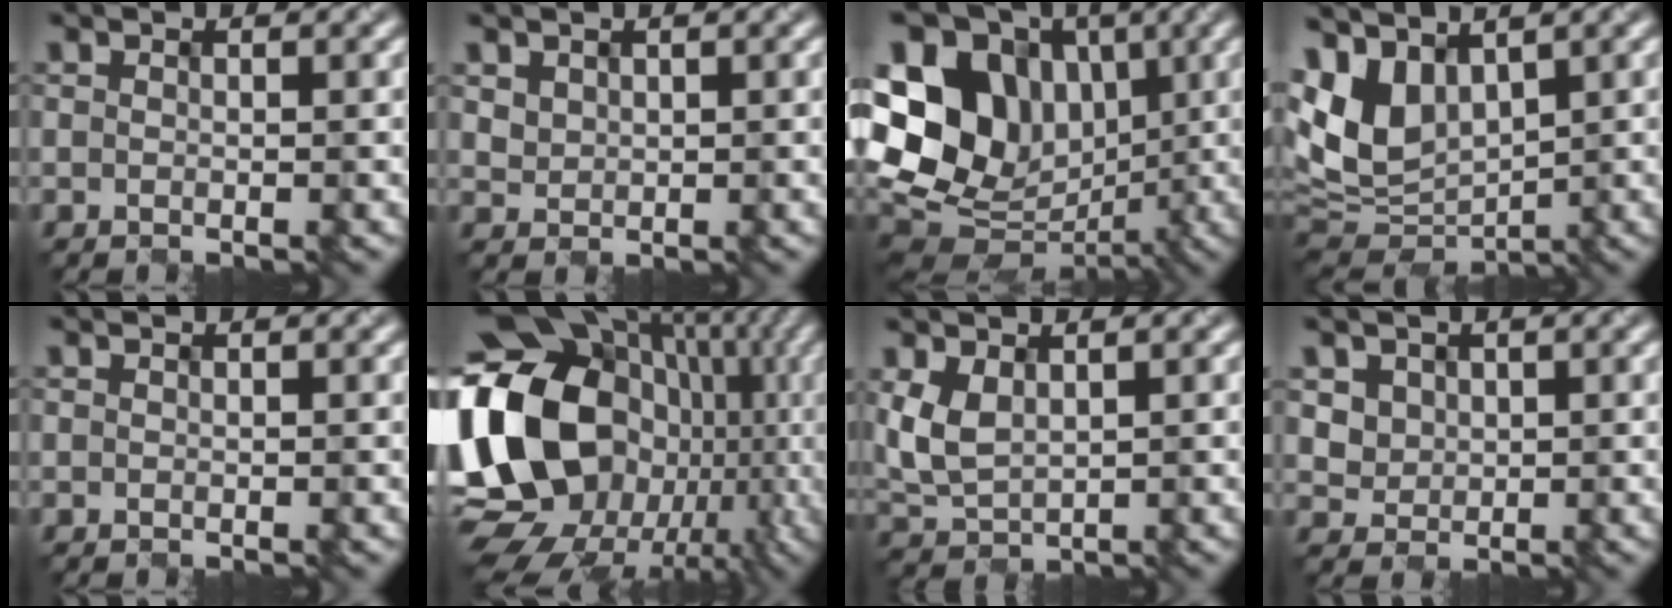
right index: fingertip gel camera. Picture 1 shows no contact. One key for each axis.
{"total": 1.2, "fx": 0.8, "fy": 0.9, "fz": 0.1, "tx": -0.007, "ty": -0.002, "tz": 0.019}
{"total": 15.5, "fx": 1.7, "fy": 12.3, "fz": 9.3, "tx": -0.182, "ty": 0.030, "tz": 0.022}
{"total": 8.9, "fx": 2.4, "fy": 5.7, "fz": 6.3, "tx": -0.138, "ty": -0.006, "tz": 0.056}
{"total": 0.0}
{"total": 20.0, "fx": -0.3, "fy": 15.8, "fz": 12.3, "tx": -0.234, "ty": 0.008, "tz": 0.004}
{"total": 3.3, "fx": 0.8, "fy": 2.1, "fz": 2.5, "tx": -0.066, "ty": 0.003, "tz": 0.020}
{"total": 2.3, "fx": 1.0, "fy": 2.0, "fz": 0.5, "tx": -0.022, "ty": -0.007, "tz": 0.033}